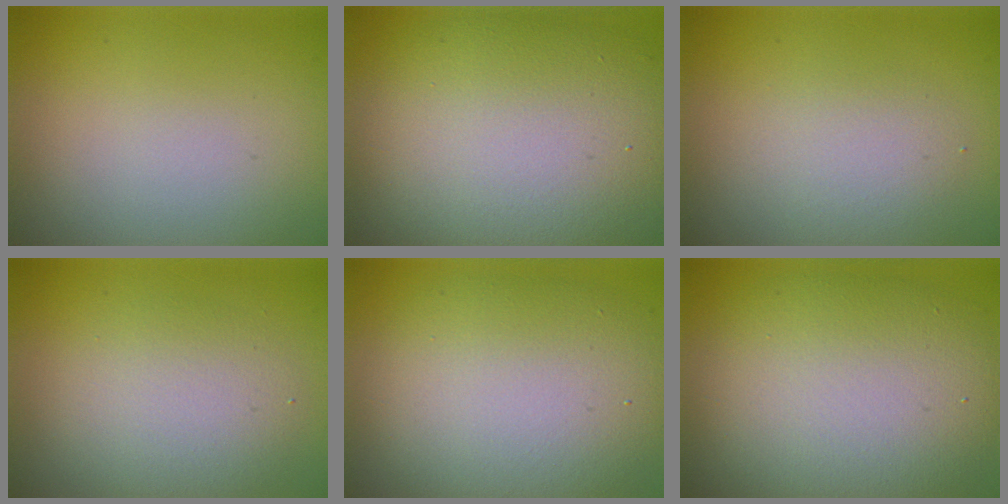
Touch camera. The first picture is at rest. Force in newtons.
{"total": 13.9, "press": 13.9, "slide": 1.1}
{"total": 2.3, "press": 2.3, "slide": 0.1}
{"total": 3.8, "press": 3.8, "slide": 0.3}
{"total": 9.8, "press": 9.8, "slide": 0.3}
{"total": 10.1, "press": 10.1, "slide": 0.9}